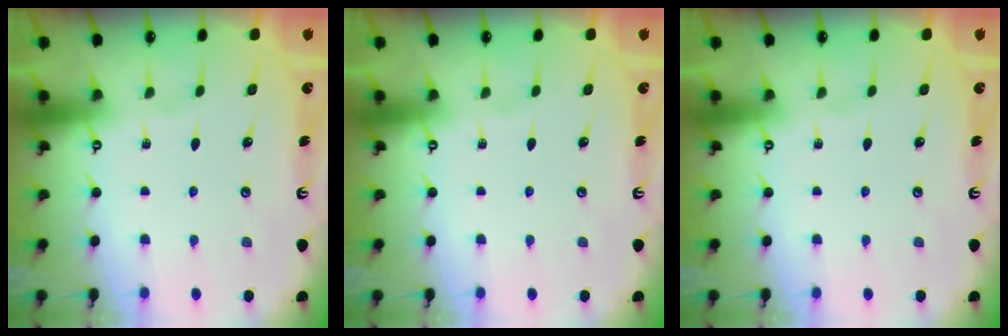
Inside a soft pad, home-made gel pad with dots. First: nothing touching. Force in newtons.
{"total": 0.0}
{"total": 0.0}